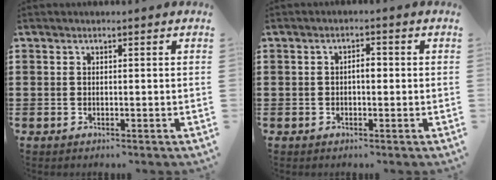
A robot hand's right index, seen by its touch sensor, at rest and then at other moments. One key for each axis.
{"total": 2.2, "fx": -0.2, "fy": 0.9, "fz": 2.1, "tx": -0.039, "ty": 0.003, "tz": -0.006}